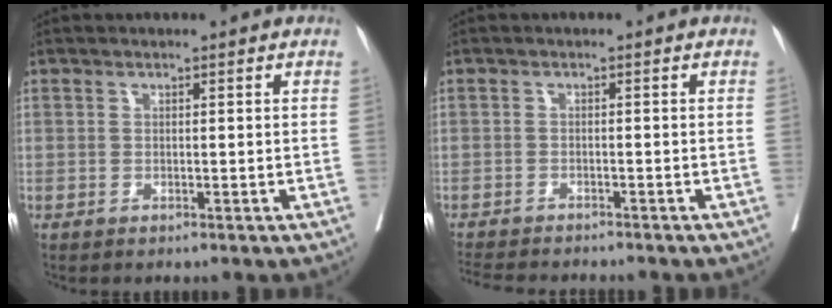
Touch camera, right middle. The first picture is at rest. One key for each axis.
{"total": 8.7, "fx": -8.0, "fy": 1.1, "fz": 3.2, "tx": -0.045, "ty": -0.012, "tz": -0.116}